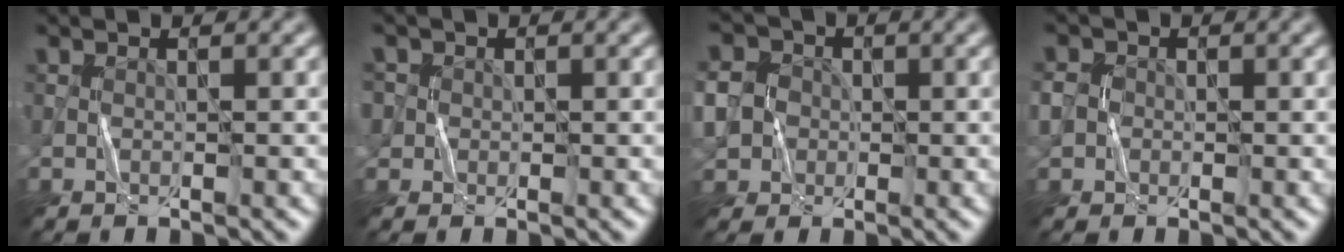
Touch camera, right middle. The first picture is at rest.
{"total": 2.3, "force": [0.8, 2.0, 0.5], "torque": [-0.006, 0.011, 0.007]}
{"total": 8.1, "force": [-1.3, 7.4, 3.0], "torque": [-0.073, 0.007, -0.056]}
{"total": 3.2, "force": [0.0, 2.9, 1.3], "torque": [-0.026, 0.009, -0.011]}